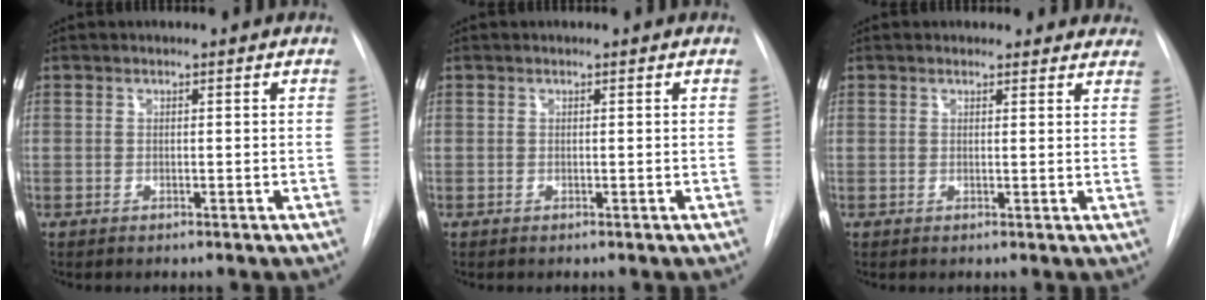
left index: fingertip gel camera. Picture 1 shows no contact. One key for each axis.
{"total": 0.0}
{"total": 5.9, "fx": 5.4, "fy": 2.2, "fz": 0.5, "tx": 0.025, "ty": -0.007, "tz": 0.034}